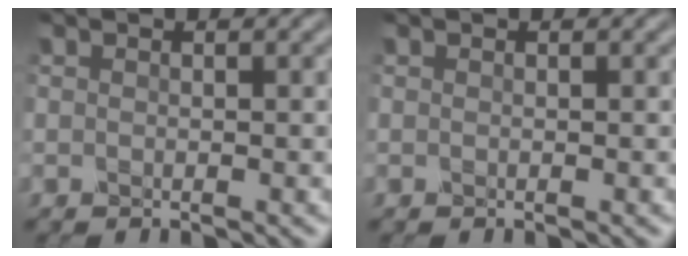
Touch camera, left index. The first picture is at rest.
{"total": 0.0}